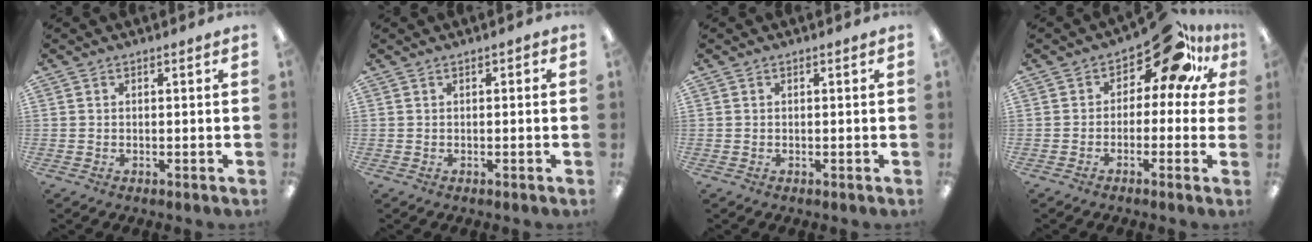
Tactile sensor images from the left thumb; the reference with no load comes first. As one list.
[{"total": 0.6, "force": [-0.2, 0.4, 0.4], "torque": [-0.007, 0.001, -0.004]}, {"total": 0.0}, {"total": 12.2, "force": [7.4, 5.8, 7.8], "torque": [-0.115, -0.053, 0.126]}]